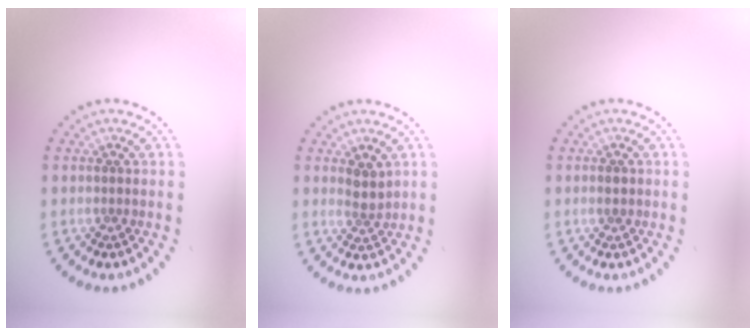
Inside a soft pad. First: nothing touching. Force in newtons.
{"total": 1.7, "press": 1.4, "slide": 0.9}
{"total": 1.1, "press": 1.1, "slide": 0.1}